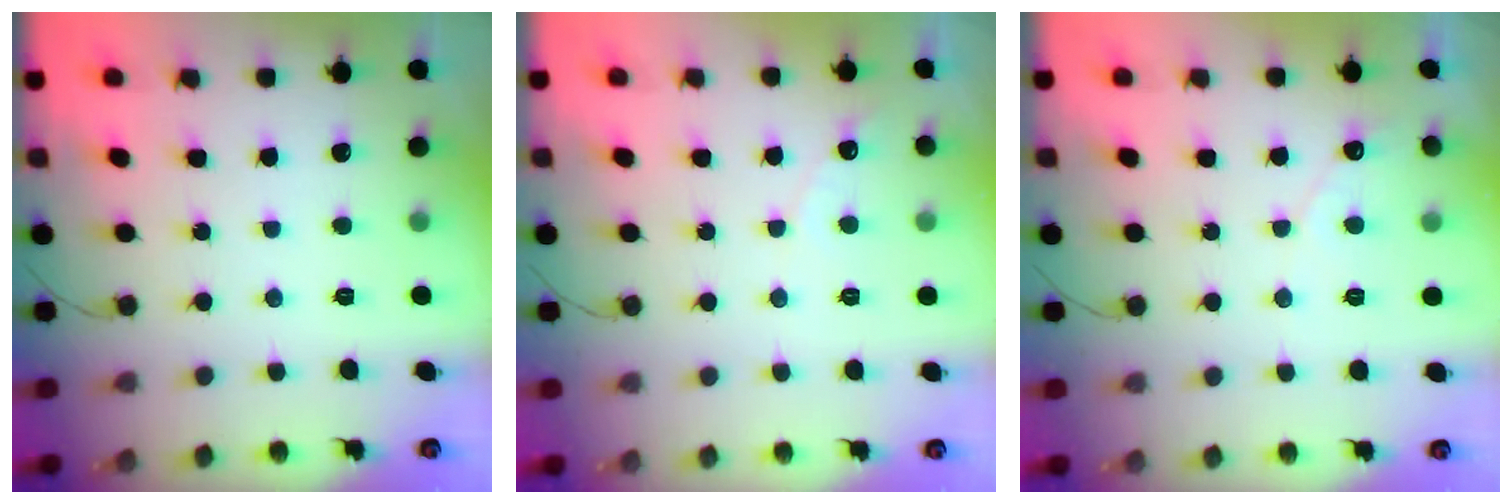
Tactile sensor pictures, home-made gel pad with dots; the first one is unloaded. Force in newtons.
{"total": 3.6, "press": 3.6, "slide": 0.3}
{"total": 3.1, "press": 3.1, "slide": 0.2}